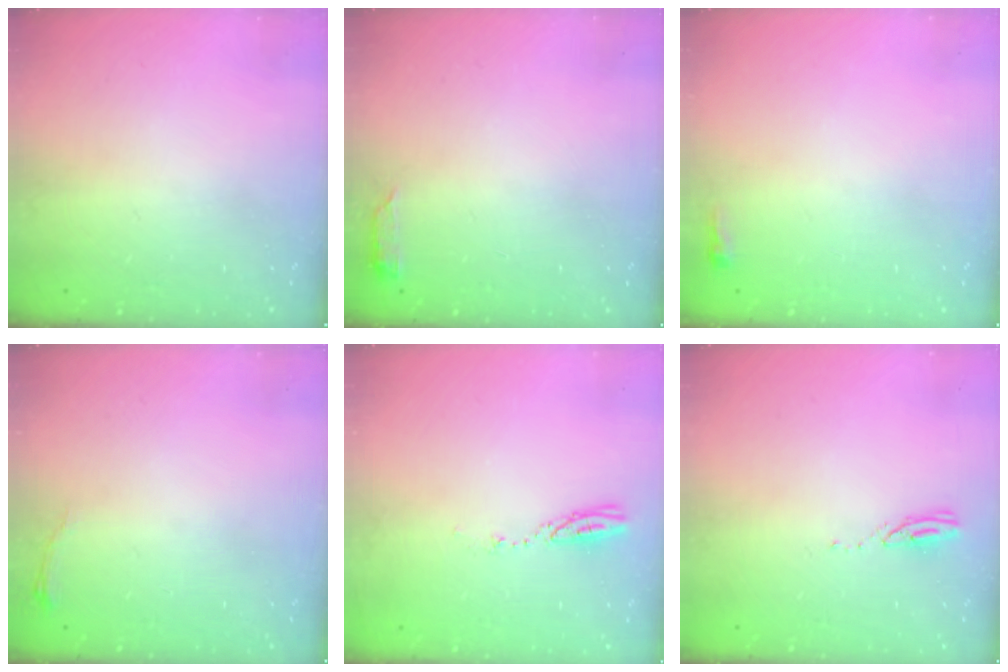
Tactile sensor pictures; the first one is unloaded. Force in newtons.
{"total": 2.6, "press": 2.6, "slide": 0.5}
{"total": 2.4, "press": 2.4, "slide": 0.6}
{"total": 3.1, "press": 3.1, "slide": 0.5}
{"total": 3.8, "press": 3.8, "slide": 0.4}
{"total": 3.1, "press": 3.1, "slide": 0.1}